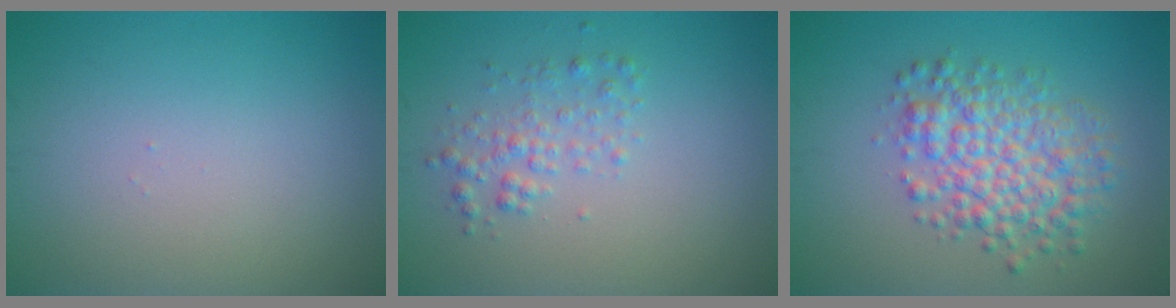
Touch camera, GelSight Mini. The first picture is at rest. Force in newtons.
{"total": 2.0, "press": 2.0, "slide": 0.1}
{"total": 5.7, "press": 5.7, "slide": 0.1}